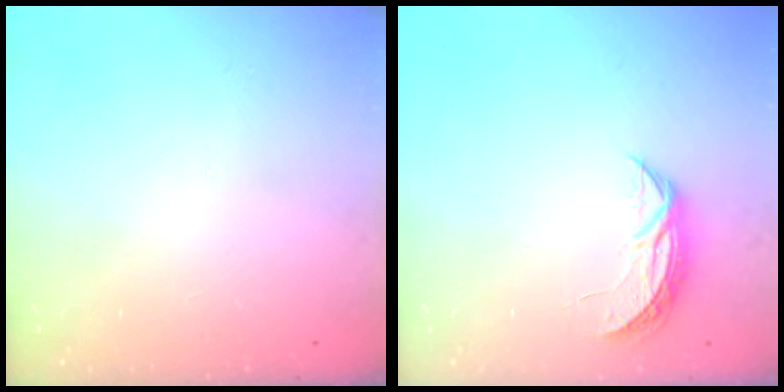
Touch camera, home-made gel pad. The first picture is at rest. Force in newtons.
{"total": 5.8, "press": 5.8, "slide": 0.6}